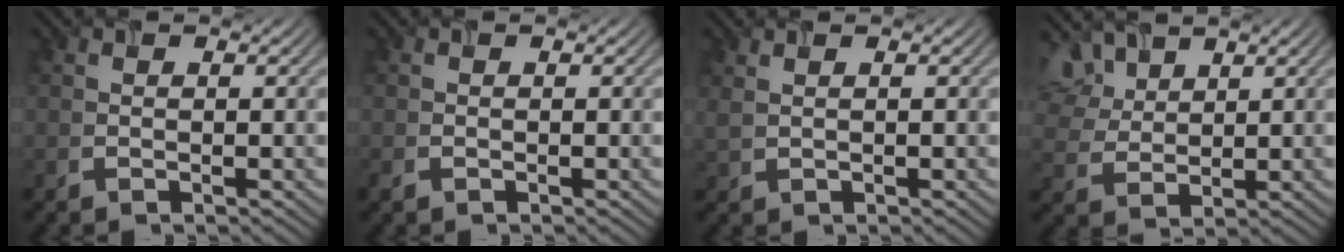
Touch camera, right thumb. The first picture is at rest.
{"total": 0.9, "force": [-0.6, 0.6, 0.5], "torque": [-0.014, -0.005, -0.010]}
{"total": 1.2, "force": [0.8, 0.4, 0.8], "torque": [-0.027, 0.000, 0.019]}
{"total": 6.3, "force": [4.5, 3.3, 2.9], "torque": [-0.083, 0.010, 0.095]}